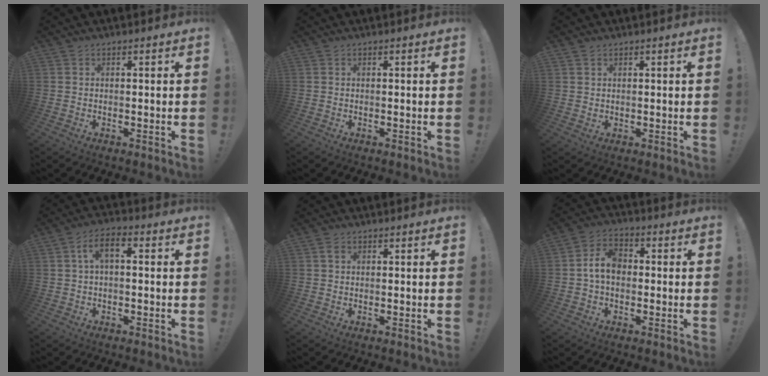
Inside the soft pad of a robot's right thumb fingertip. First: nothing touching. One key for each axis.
{"total": 0.0}
{"total": 1.4, "fx": 0.9, "fy": 1.0, "fz": 0.3, "tx": -0.002, "ty": -0.002, "tz": 0.018}
{"total": 5.9, "fx": 0.5, "fy": 2.8, "fz": 5.2, "tx": -0.095, "ty": 0.005, "tz": 0.007}
{"total": 1.1, "fx": 0.4, "fy": 0.9, "fz": 0.6, "tx": -0.008, "ty": 0.003, "tz": 0.006}
{"total": 8.2, "fx": -0.3, "fy": 5.7, "fz": 5.9, "tx": -0.115, "ty": 0.013, "tz": -0.001}